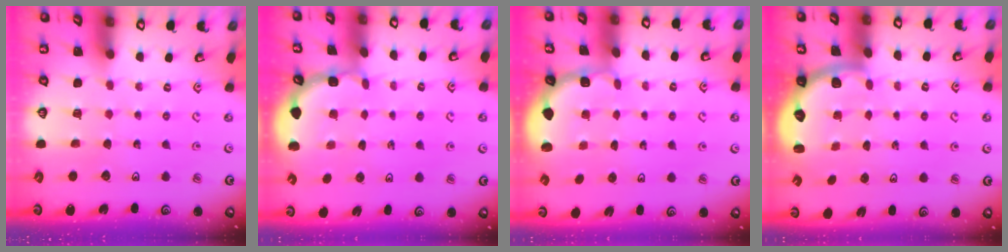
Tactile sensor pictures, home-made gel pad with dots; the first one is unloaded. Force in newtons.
{"total": 1.9, "press": 1.9, "slide": 0.1}
{"total": 1.8, "press": 1.6, "slide": 0.7}
{"total": 2.7, "press": 2.1, "slide": 1.7}